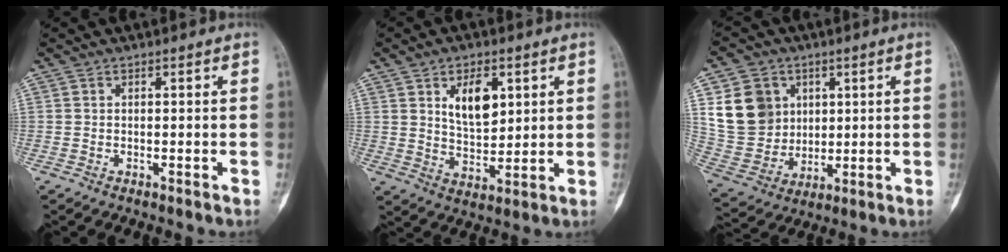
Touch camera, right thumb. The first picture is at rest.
{"total": 9.1, "force": [3.4, 5.1, 6.7], "torque": [-0.090, -0.022, 0.065]}
{"total": 13.6, "force": [4.2, 11.6, 5.6], "torque": [-0.083, -0.009, 0.094]}